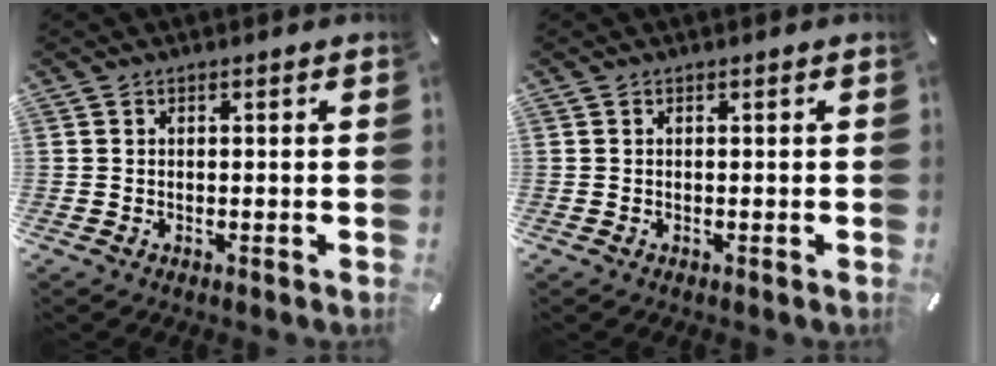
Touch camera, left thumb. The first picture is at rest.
{"total": 0.0}